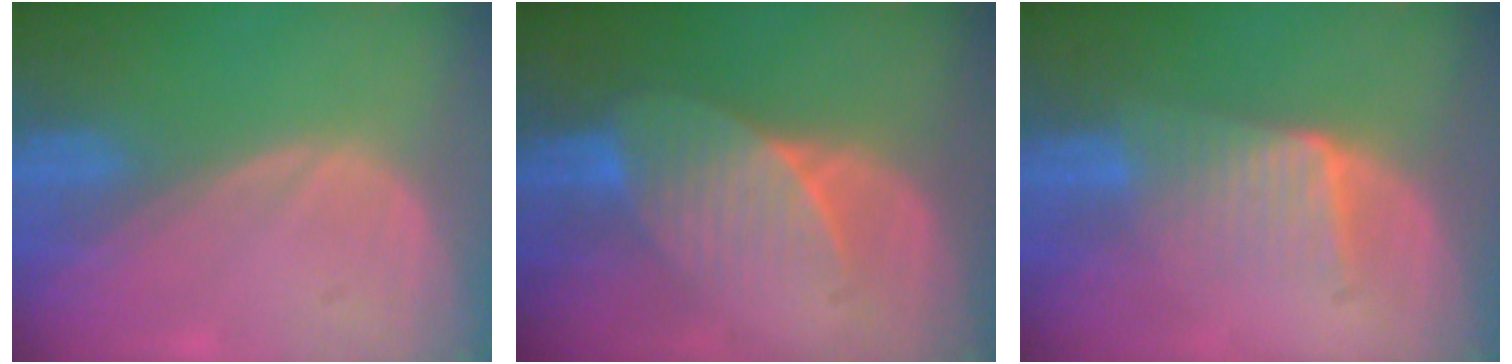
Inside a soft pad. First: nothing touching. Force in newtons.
{"total": 7.3, "press": 6.9, "slide": 2.5}
{"total": 6.3, "press": 5.6, "slide": 2.8}